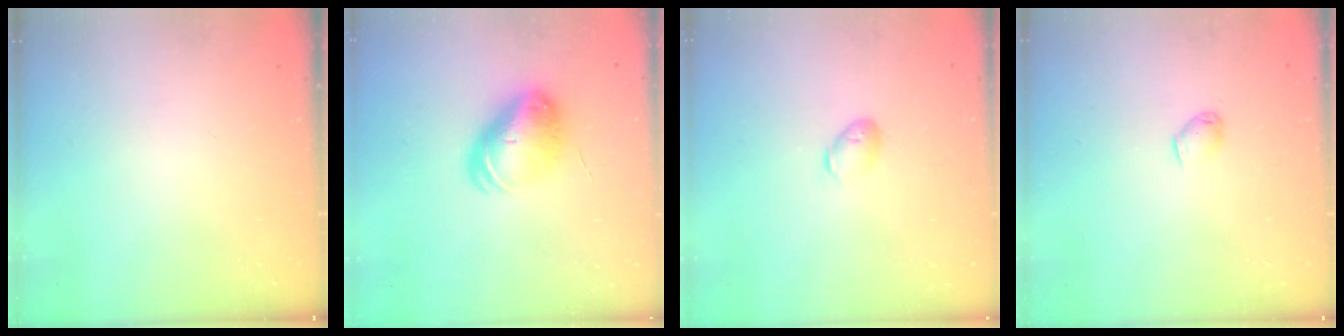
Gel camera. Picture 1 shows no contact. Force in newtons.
{"total": 9.3, "press": 9.1, "slide": 2.0}
{"total": 5.8, "press": 5.7, "slide": 0.9}
{"total": 3.9, "press": 3.8, "slide": 0.7}